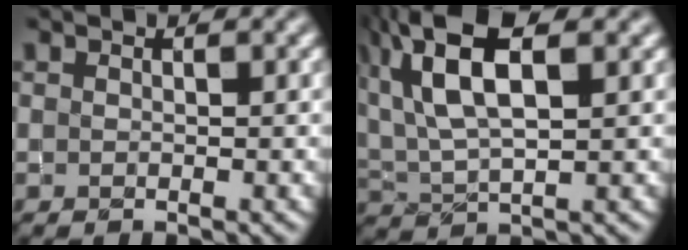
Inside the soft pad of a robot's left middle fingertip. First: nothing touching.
{"total": 9.8, "force": [4.1, 3.9, 8.0], "torque": [-0.164, 0.026, 0.071]}